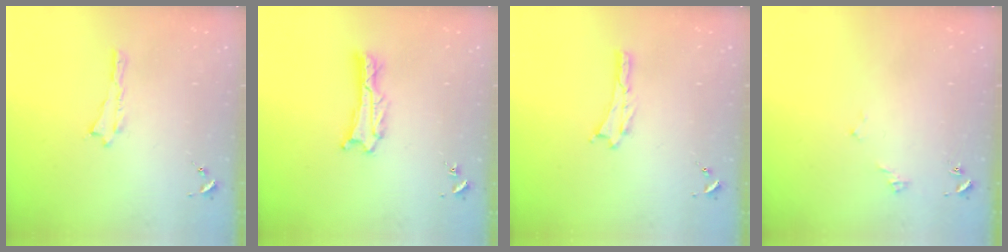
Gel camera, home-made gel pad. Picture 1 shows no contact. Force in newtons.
{"total": 1.1, "press": 1.1, "slide": 0.2}
{"total": 0.0}
{"total": 2.9, "press": 2.9, "slide": 0.3}